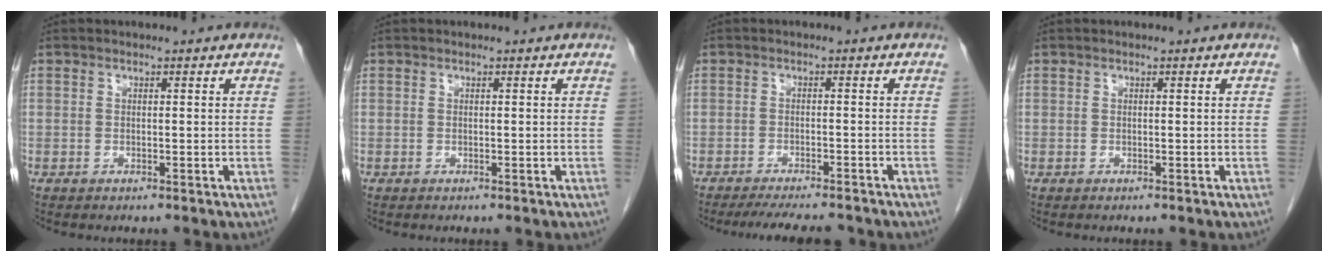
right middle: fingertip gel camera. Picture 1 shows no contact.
{"total": 0.0}
{"total": 8.6, "force": [-7.7, 1.1, 3.6], "torque": [-0.051, -0.012, -0.109]}
{"total": 0.0}